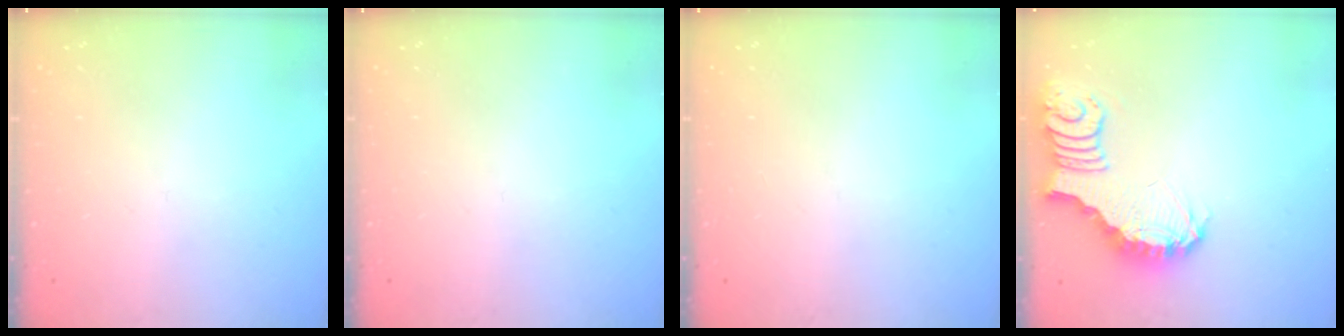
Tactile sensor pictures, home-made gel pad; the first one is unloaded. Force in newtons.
{"total": 0.0}
{"total": 0.0}
{"total": 3.8, "press": 3.8, "slide": 0.5}